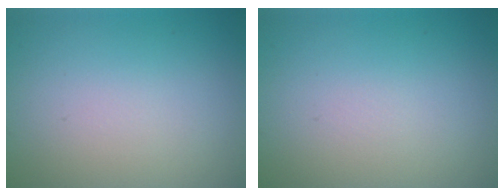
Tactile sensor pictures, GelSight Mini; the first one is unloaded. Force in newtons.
{"total": 0.0}